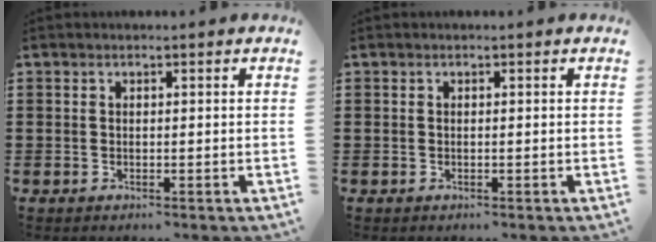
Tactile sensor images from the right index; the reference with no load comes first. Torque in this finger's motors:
{"motor_torque": [0.52, 0.58, 0.00, 0.00]}